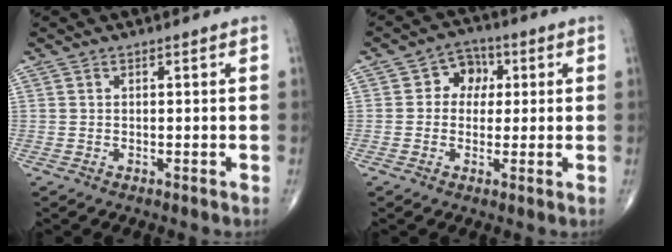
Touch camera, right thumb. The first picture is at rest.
{"total": 5.8, "force": [1.1, 4.9, 3.0], "torque": [-0.007, 0.009, 0.007]}